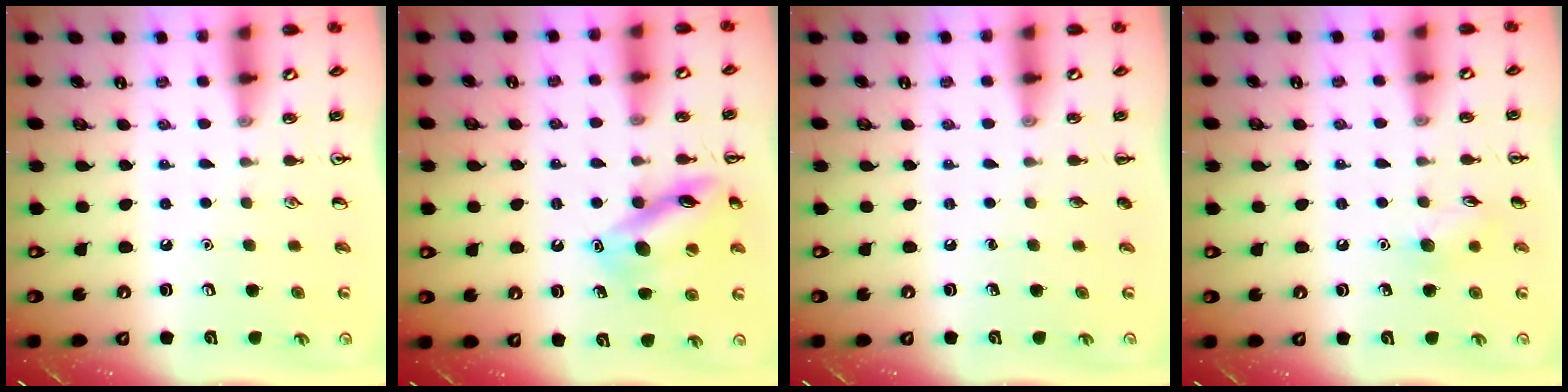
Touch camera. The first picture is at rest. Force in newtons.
{"total": 14.4, "press": 14.3, "slide": 1.1}
{"total": 0.0}
{"total": 6.5, "press": 6.3, "slide": 1.6}